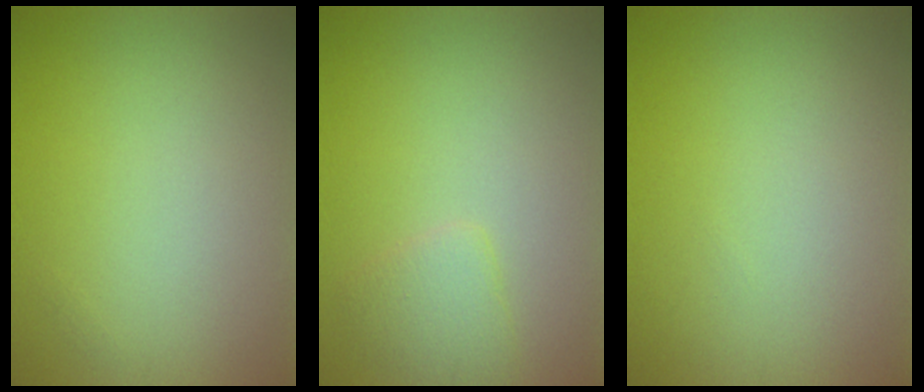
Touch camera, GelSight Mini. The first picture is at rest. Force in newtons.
{"total": 1.7, "press": 1.7, "slide": 0.2}
{"total": 0.0}